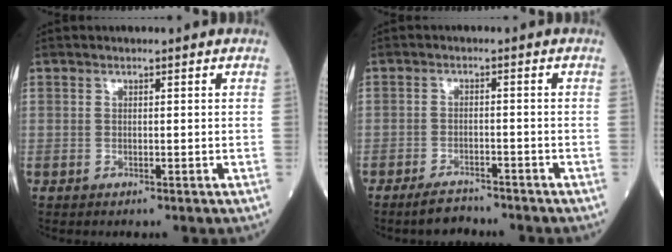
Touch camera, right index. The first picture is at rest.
{"total": 3.6, "force": [-3.3, 0.9, 1.1], "torque": [-0.024, -0.006, -0.055]}